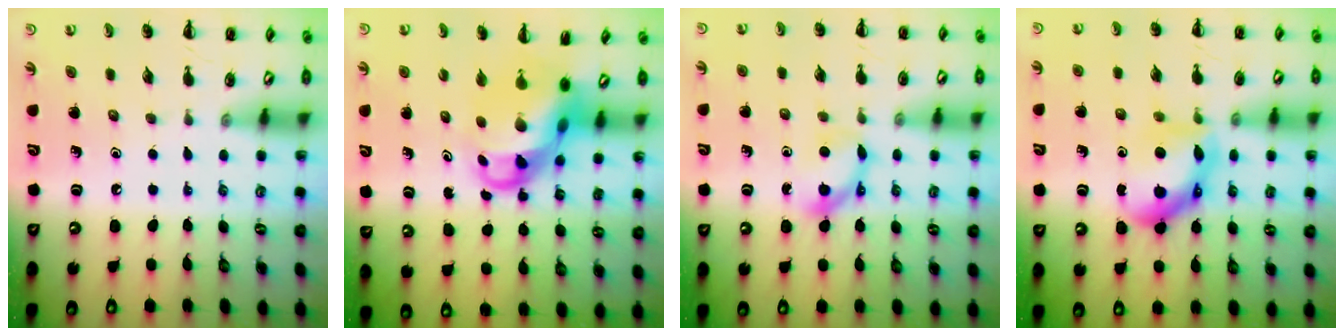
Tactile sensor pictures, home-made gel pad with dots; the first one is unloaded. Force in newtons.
{"total": 7.1, "press": 6.8, "slide": 2.1}
{"total": 5.8, "press": 5.6, "slide": 1.6}
{"total": 10.7, "press": 10.6, "slide": 0.7}